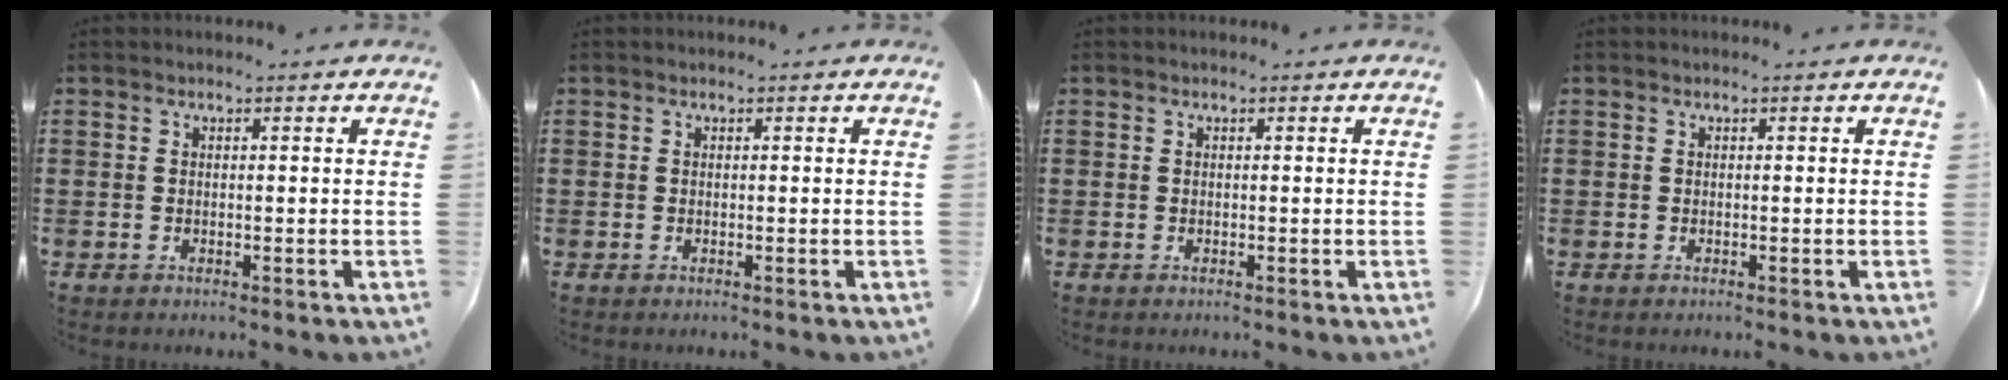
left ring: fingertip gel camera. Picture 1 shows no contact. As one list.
[{"total": 0.0}, {"total": 0.0}, {"total": 0.0}]